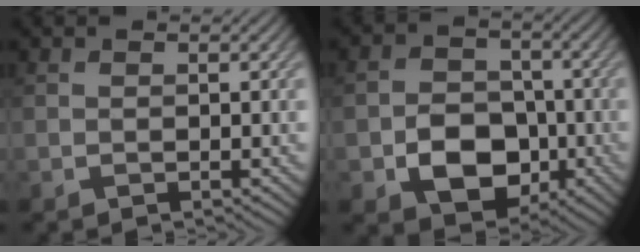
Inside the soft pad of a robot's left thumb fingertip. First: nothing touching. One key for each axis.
{"total": 8.1, "fx": -2.8, "fy": 6.0, "fz": 4.6, "tx": -0.082, "ty": -0.012, "tz": -0.055}